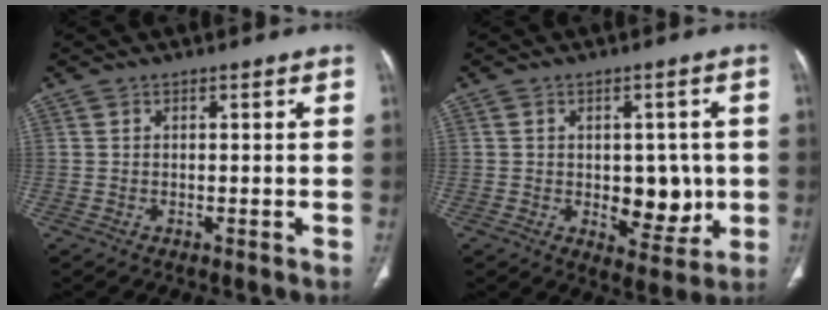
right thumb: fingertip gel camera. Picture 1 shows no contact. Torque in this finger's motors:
{"motor_torque": [1.00, 1.21, 0.99, -0.08, 0.03]}